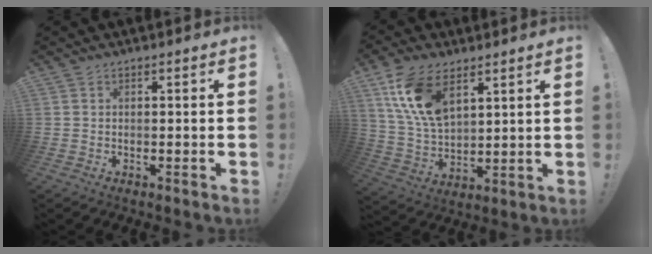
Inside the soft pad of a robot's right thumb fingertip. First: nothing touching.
{"total": 15.2, "force": [8.1, 8.3, 9.8], "torque": [-0.204, -0.032, 0.150]}